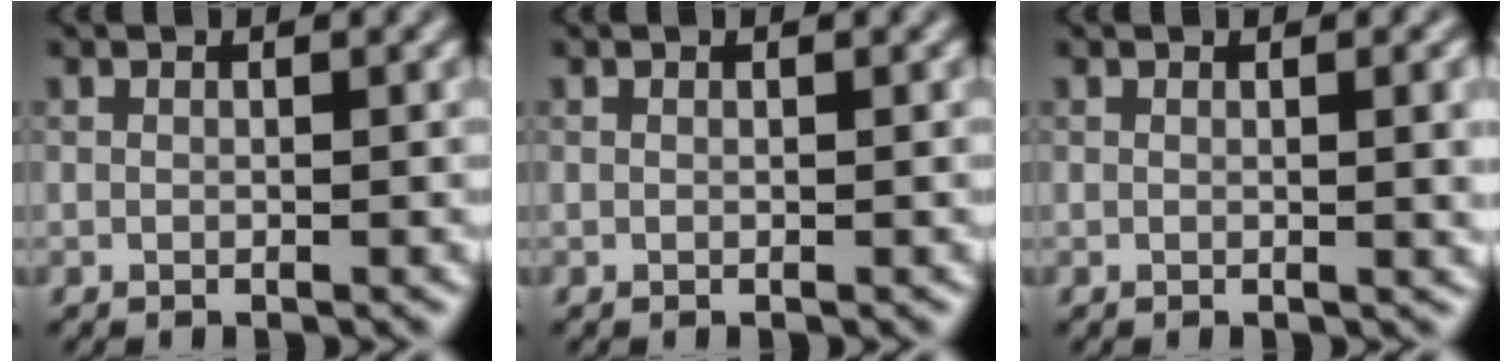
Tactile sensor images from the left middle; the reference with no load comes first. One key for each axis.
{"total": 0.0}
{"total": 3.0, "fx": 0.3, "fy": 1.0, "fz": 2.8, "tx": -0.022, "ty": 0.009, "tz": 0.009}